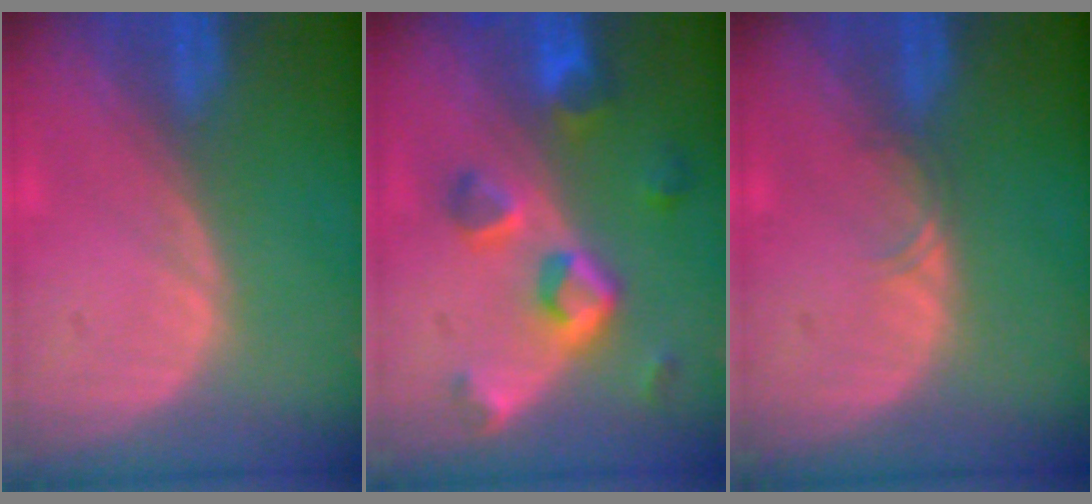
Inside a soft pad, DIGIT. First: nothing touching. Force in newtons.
{"total": 7.7, "press": 7.0, "slide": 3.3}
{"total": 1.1, "press": 1.1, "slide": 0.1}